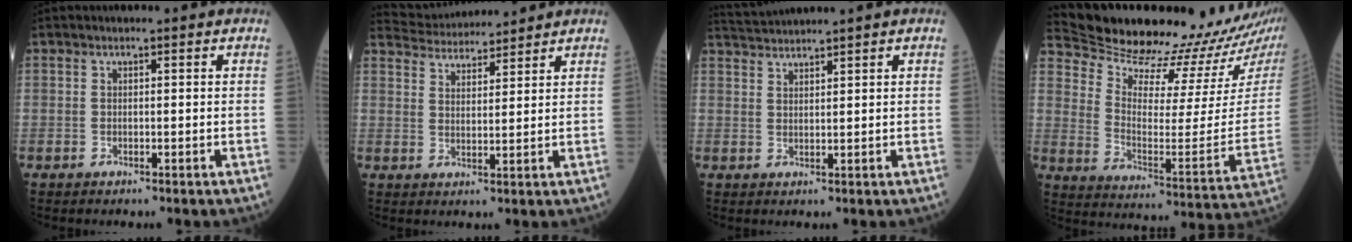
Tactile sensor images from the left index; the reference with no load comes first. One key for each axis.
{"total": 8.1, "fx": 8.0, "fy": 0.7, "fz": 1.1, "tx": -0.029, "ty": 0.025, "tz": 0.132}
{"total": 3.7, "fx": 3.4, "fy": -1.4, "fz": 0.2, "tx": -0.010, "ty": 0.011, "tz": 0.071}
{"total": 22.0, "fx": 20.6, "fy": 1.6, "fz": 7.6, "tx": -0.135, "ty": -0.102, "tz": 0.283}